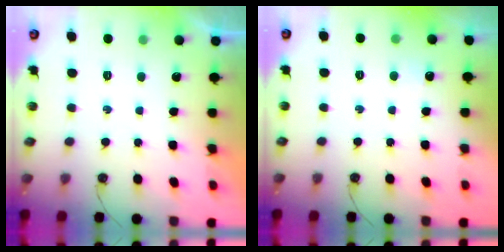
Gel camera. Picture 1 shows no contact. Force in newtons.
{"total": 2.8, "press": 2.7, "slide": 0.6}